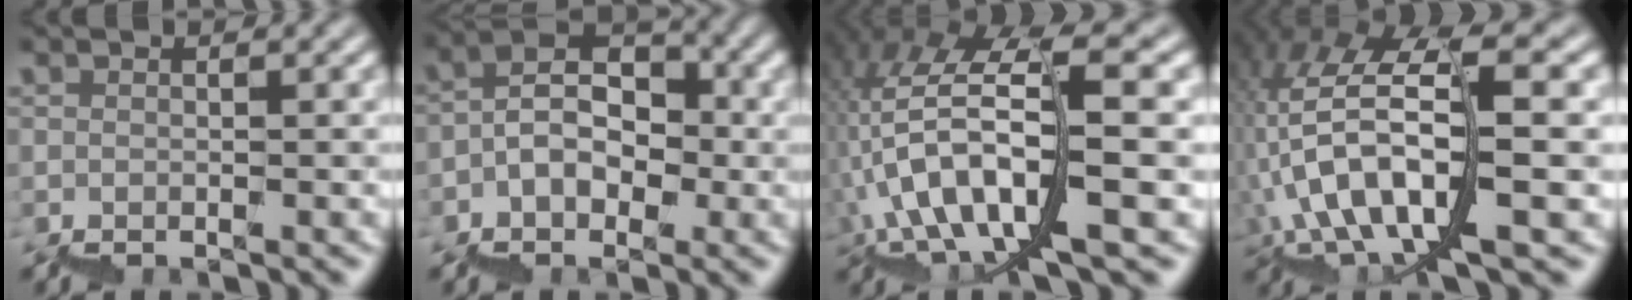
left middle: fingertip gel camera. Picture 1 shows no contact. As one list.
[{"total": 3.9, "force": [-0.8, 2.9, 2.4], "torque": [-0.034, 0.014, -0.024]}, {"total": 10.2, "force": [1.7, 3.5, 9.5], "torque": [-0.185, 0.013, 0.032]}, {"total": 10.4, "force": [0.7, 4.0, 9.5], "torque": [-0.187, 0.013, 0.014]}]